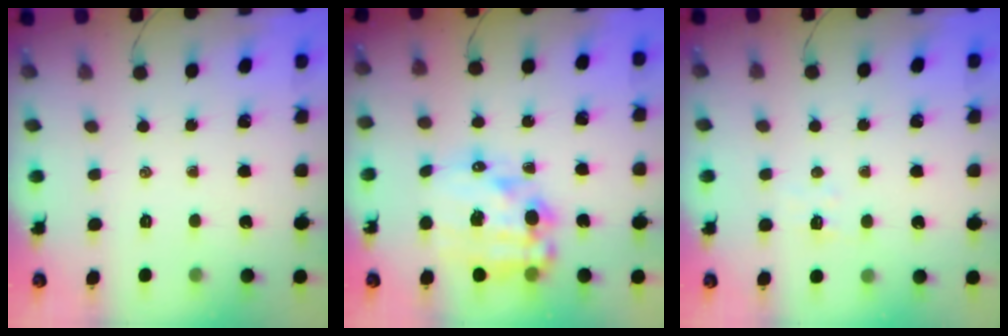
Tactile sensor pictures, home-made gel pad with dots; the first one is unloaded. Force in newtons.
{"total": 17.5, "press": 17.2, "slide": 3.5}
{"total": 4.0, "press": 3.9, "slide": 1.0}